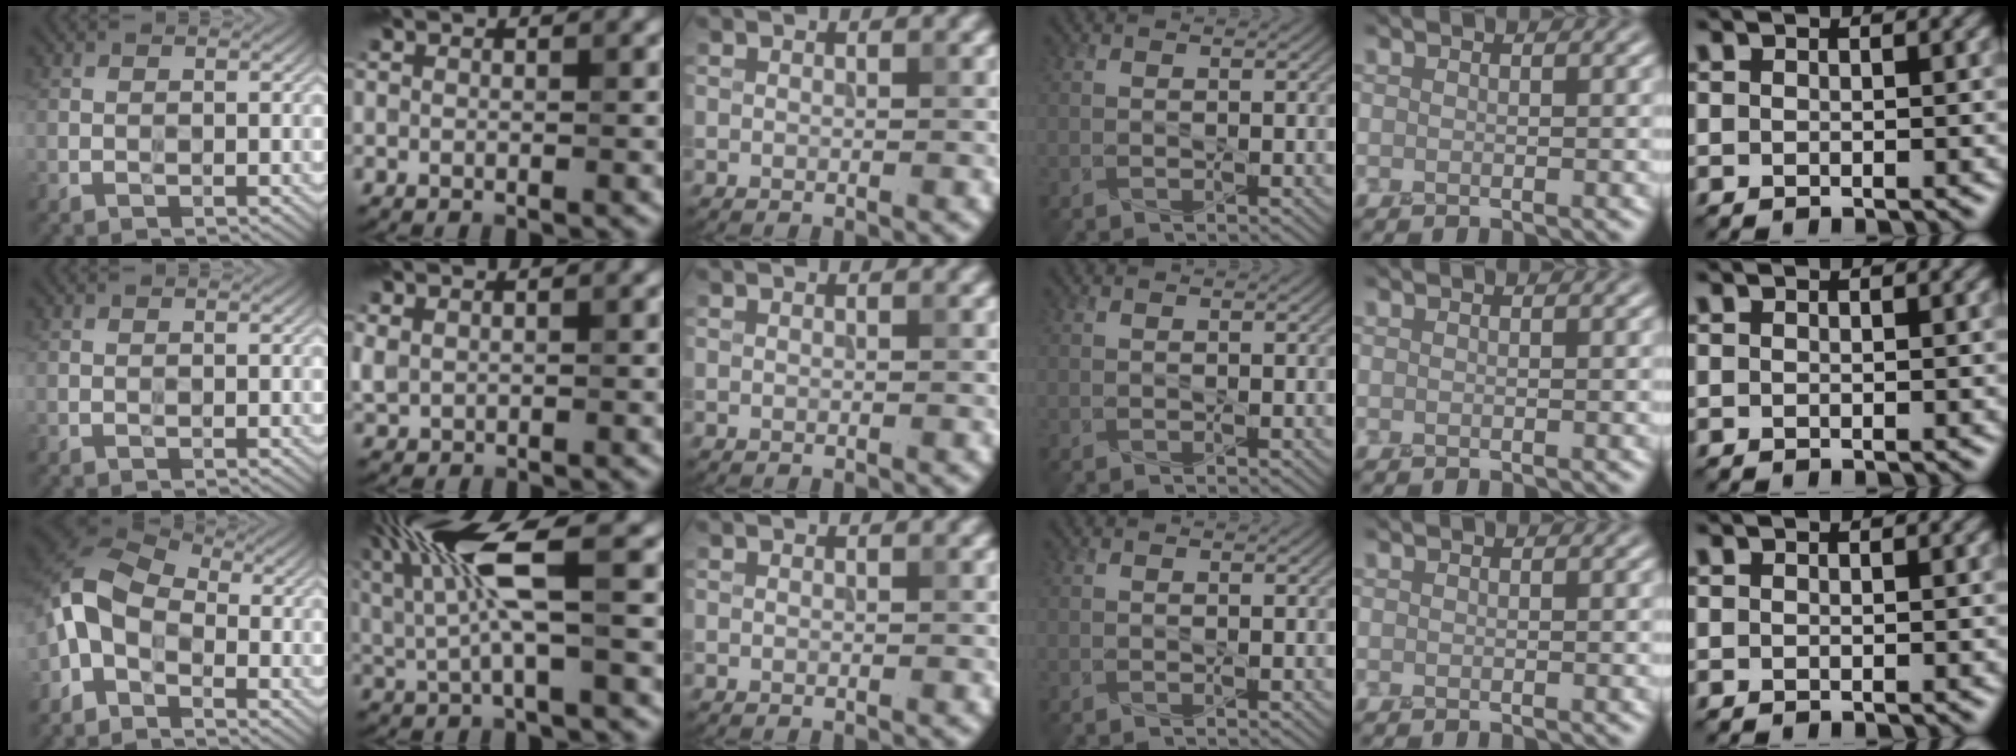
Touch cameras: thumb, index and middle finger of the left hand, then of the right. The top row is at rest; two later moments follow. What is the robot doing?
{"motion": "squeeze", "object": "tweezer"}